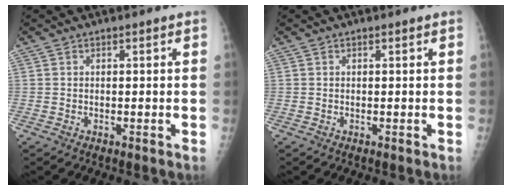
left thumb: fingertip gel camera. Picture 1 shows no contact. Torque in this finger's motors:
{"motor_torque": [0.00, 0.00, 0.00, 0.00, 0.00]}